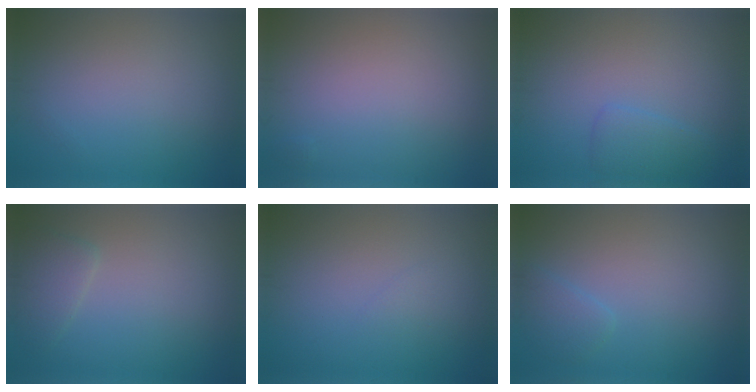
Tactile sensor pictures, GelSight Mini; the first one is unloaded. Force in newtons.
{"total": 0.0}
{"total": 1.9, "press": 1.9, "slide": 0.2}
{"total": 2.2, "press": 2.2, "slide": 0.1}
{"total": 0.5, "press": 0.5, "slide": 0.1}
{"total": 1.5, "press": 1.5, "slide": 0.2}